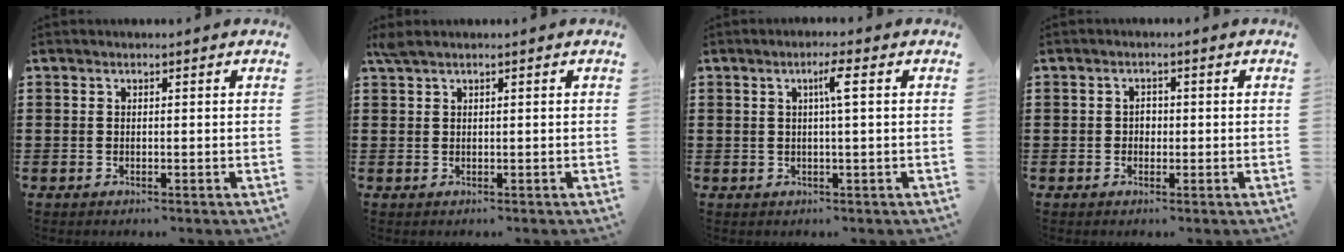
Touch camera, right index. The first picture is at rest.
{"total": 0.8, "force": [0.5, 0.0, 0.6], "torque": [-0.014, 0.000, 0.010]}
{"total": 2.9, "force": [0.5, -0.4, 2.9], "torque": [-0.054, -0.002, 0.004]}
{"total": 1.3, "force": [-0.3, 1.0, 0.8], "torque": [-0.017, 0.003, -0.006]}